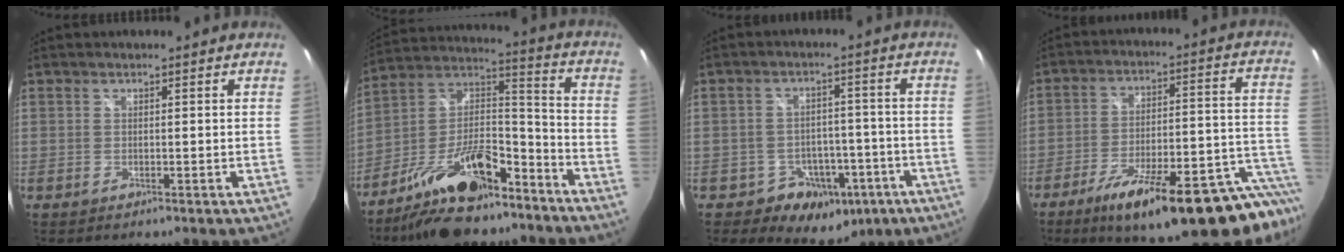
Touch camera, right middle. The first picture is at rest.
{"total": 19.0, "force": [-12.7, 7.8, 11.7], "torque": [-0.217, 0.021, -0.212]}
{"total": 10.3, "force": [-5.5, 8.0, 3.4], "torque": [-0.059, 0.026, -0.051]}
{"total": 27.4, "force": [-20.2, 4.6, 18.0], "torque": [-0.227, -0.040, -0.283]}